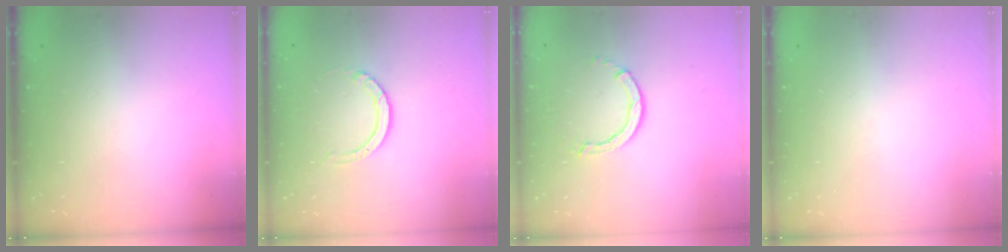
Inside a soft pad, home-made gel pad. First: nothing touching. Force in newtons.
{"total": 3.2, "press": 3.2, "slide": 0.3}
{"total": 2.8, "press": 2.8, "slide": 0.2}
{"total": 0.0}